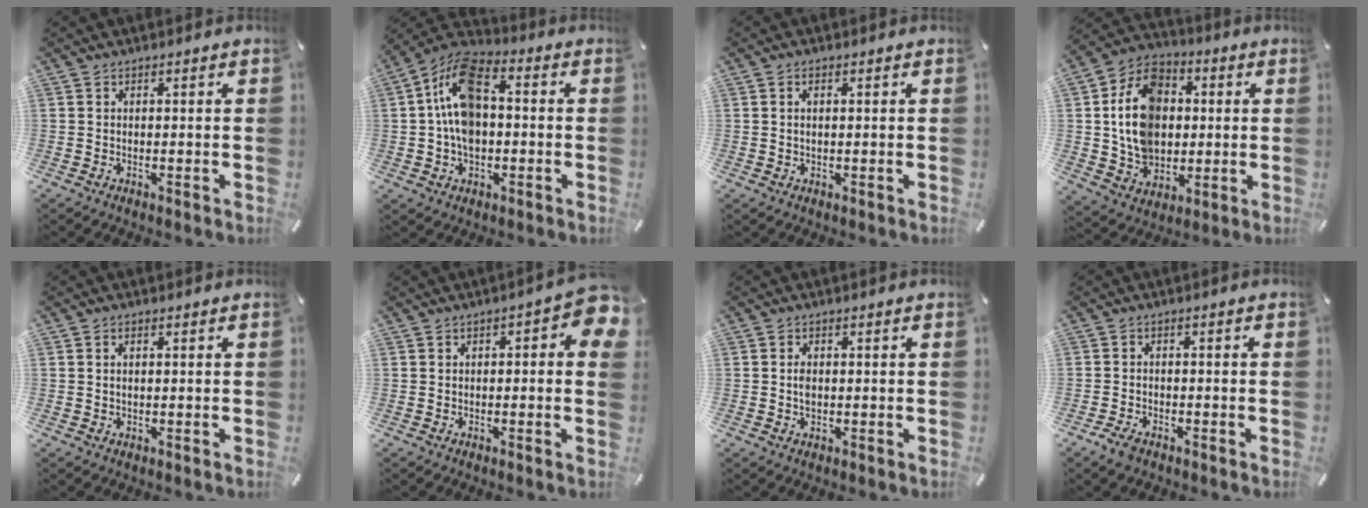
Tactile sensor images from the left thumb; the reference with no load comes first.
{"total": 12.6, "force": [0.1, 8.3, 9.4], "torque": [-0.203, 0.016, 0.005]}
{"total": 1.5, "force": [0.4, 0.7, 1.3], "torque": [-0.026, 0.003, 0.006]}
{"total": 15.6, "force": [1.0, 13.0, 8.6], "torque": [-0.185, 0.013, 0.022]}
{"total": 1.2, "force": [0.3, 0.6, 1.0], "torque": [-0.021, 0.003, 0.004]}
{"total": 5.6, "force": [0.7, 2.4, 5.0], "torque": [-0.059, -0.002, 0.007]}
{"total": 2.2, "force": [0.0, 1.3, 1.7], "torque": [-0.035, 0.002, -0.001]}
{"total": 2.9, "force": [-2.1, 1.5, 1.4], "torque": [-0.036, 0.007, -0.044]}